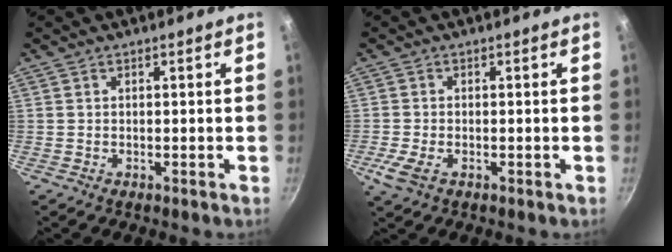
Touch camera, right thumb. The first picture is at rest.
{"total": 3.7, "force": [-1.4, 2.0, 2.8], "torque": [-0.063, -0.004, -0.030]}